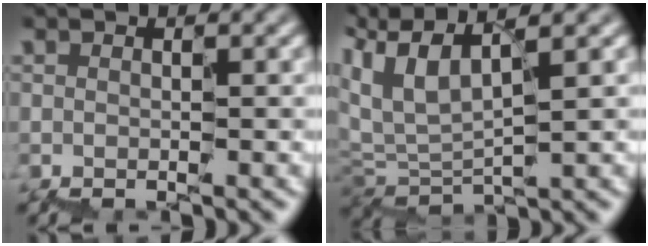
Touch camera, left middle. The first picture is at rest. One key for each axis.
{"total": 5.2, "fx": 3.8, "fy": 1.9, "fz": 3.1, "tx": -0.092, "ty": 0.024, "tz": 0.071}